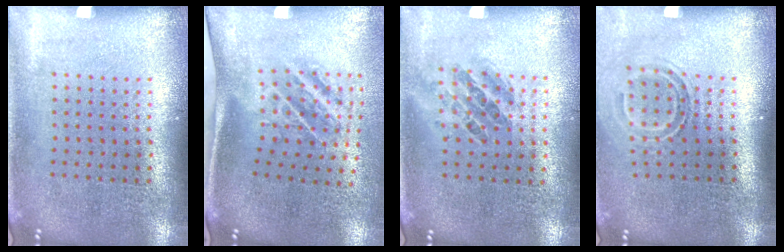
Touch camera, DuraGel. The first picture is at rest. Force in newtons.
{"total": 1.9, "press": 1.1, "slide": 1.6}
{"total": 1.0, "press": 0.8, "slide": 0.5}
{"total": 1.7, "press": 1.2, "slide": 1.2}